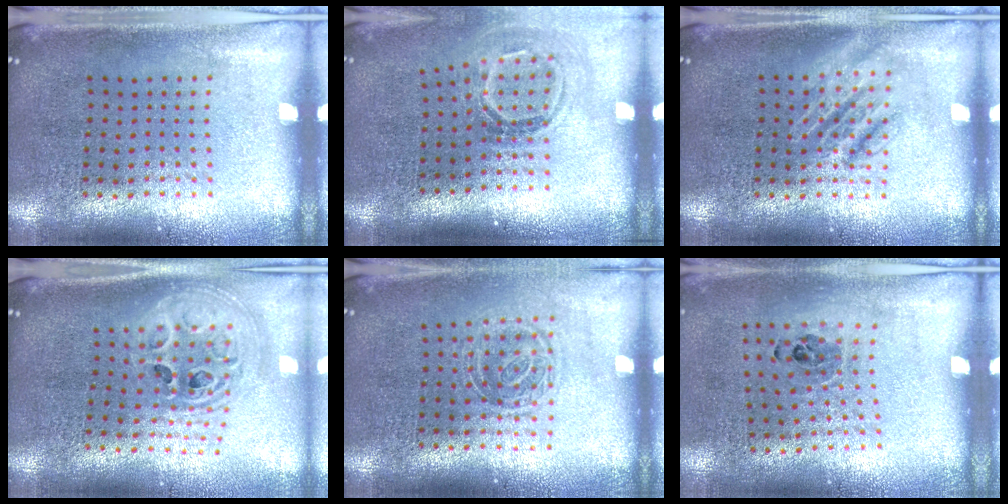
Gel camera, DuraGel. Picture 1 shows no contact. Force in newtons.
{"total": 1.7, "press": 1.2, "slide": 1.3}
{"total": 2.6, "press": 2.5, "slide": 0.3}
{"total": 2.4, "press": 1.8, "slide": 1.6}
{"total": 1.3, "press": 1.1, "slide": 0.7}
{"total": 0.9, "press": 0.8, "slide": 0.6}